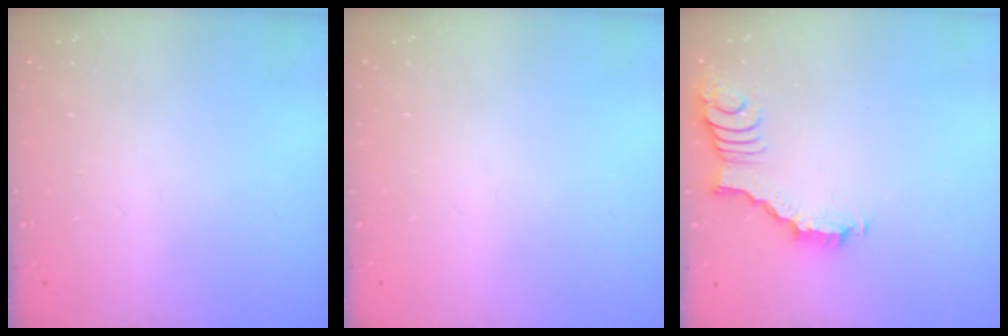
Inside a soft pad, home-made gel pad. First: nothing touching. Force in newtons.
{"total": 0.0}
{"total": 2.7, "press": 2.7, "slide": 0.3}